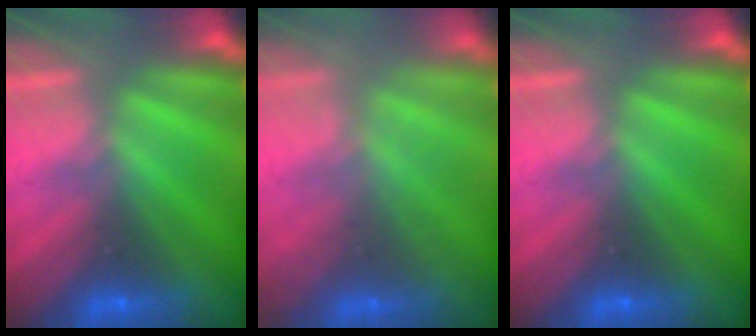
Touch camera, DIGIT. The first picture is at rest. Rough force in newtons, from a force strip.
{"total": 1.6}
{"total": 0.0}